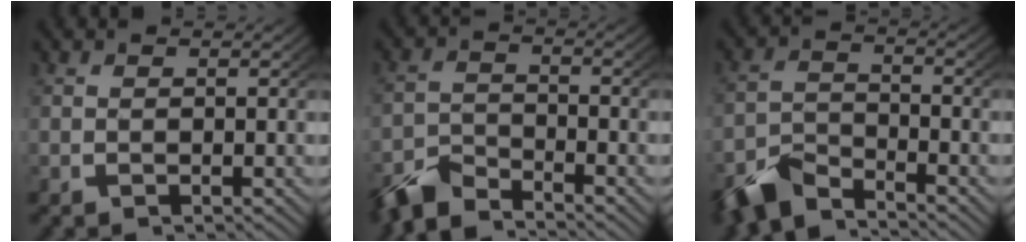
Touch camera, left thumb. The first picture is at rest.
{"total": 4.9, "force": [-4.5, 1.4, 1.4], "torque": [-0.023, -0.011, -0.087]}
{"total": 5.6, "force": [-4.7, 2.1, 2.1], "torque": [-0.036, -0.012, -0.089]}